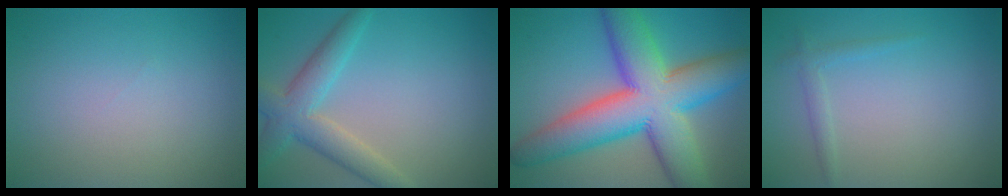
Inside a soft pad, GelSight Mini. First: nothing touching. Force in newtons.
{"total": 4.5, "press": 4.5, "slide": 0.2}
{"total": 13.5, "press": 13.5, "slide": 0.3}
{"total": 1.2, "press": 1.2, "slide": 0.0}